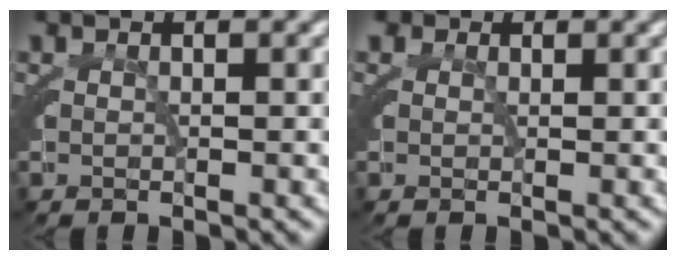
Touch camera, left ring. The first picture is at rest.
{"total": 1.3, "force": [0.7, 1.0, 0.5], "torque": [-0.018, -0.005, 0.014]}